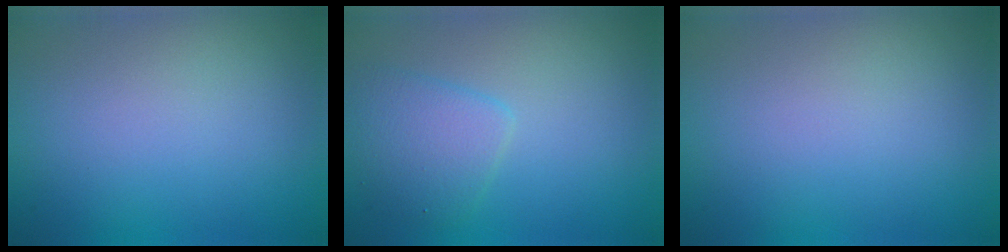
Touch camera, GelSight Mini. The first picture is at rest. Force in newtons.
{"total": 3.0, "press": 3.0, "slide": 0.2}
{"total": 0.0}